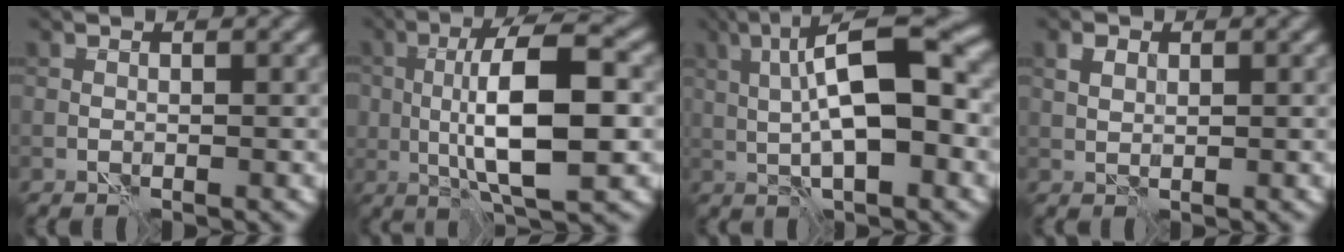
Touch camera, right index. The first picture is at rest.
{"total": 9.5, "force": [-0.3, 3.2, 9.0], "torque": [-0.156, 0.006, -0.008]}
{"total": 9.3, "force": [0.7, 2.8, 8.9], "torque": [-0.145, 0.014, 0.006]}
{"total": 1.4, "force": [0.7, 0.9, 0.8], "torque": [-0.016, 0.006, 0.013]}